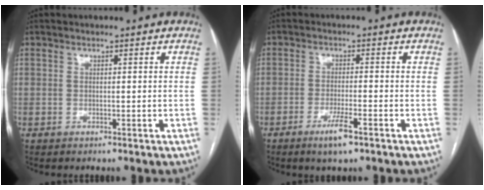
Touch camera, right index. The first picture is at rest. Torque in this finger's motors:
{"motor_torque": [0.63, -0.09, 0.17, 0.04]}